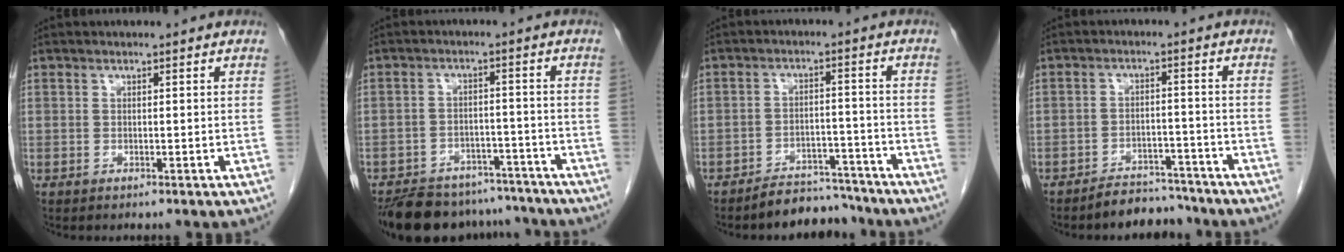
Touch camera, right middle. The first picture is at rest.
{"total": 14.8, "force": [-12.9, 5.9, 4.3], "torque": [-0.073, 0.010, -0.176]}
{"total": 6.6, "force": [-6.2, 2.2, 0.4], "torque": [0.005, 0.012, -0.097]}
{"total": 5.8, "force": [-5.4, 2.0, 0.3], "torque": [0.003, 0.006, -0.084]}